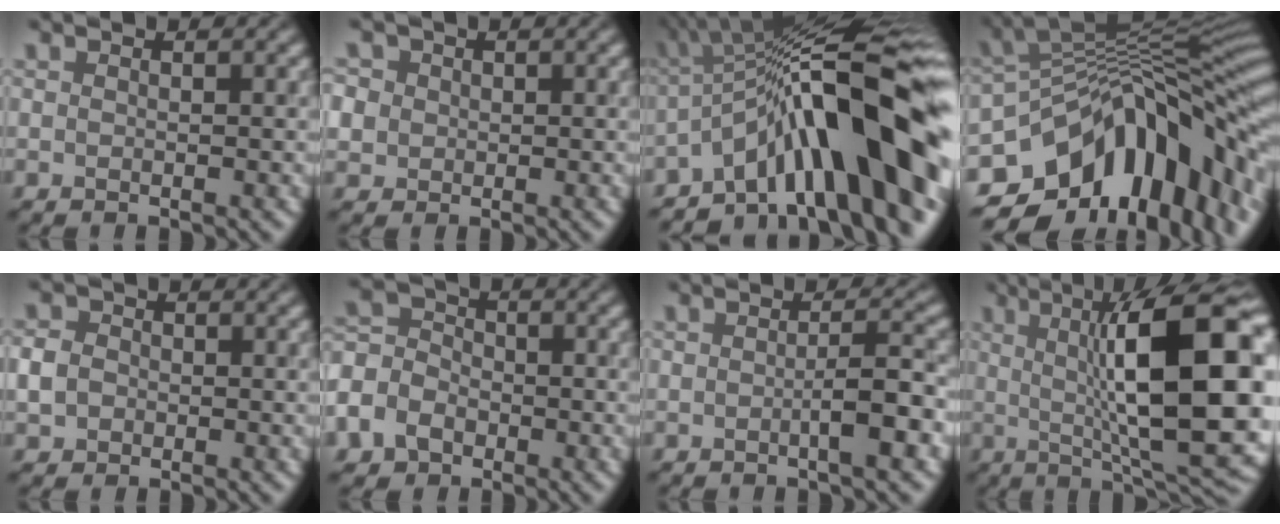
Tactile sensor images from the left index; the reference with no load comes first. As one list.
[{"total": 4.7, "force": [1.5, 4.1, 1.8], "torque": [-0.047, 0.024, 0.010]}, {"total": 15.9, "force": [-4.8, 4.1, 14.6], "torque": [-0.171, 0.042, -0.083]}, {"total": 16.4, "force": [-6.1, 9.0, 12.2], "torque": [-0.189, -0.004, -0.105]}, {"total": 2.3, "force": [-0.3, 2.1, 1.0], "torque": [-0.017, 0.002, -0.008]}, {"total": 7.9, "force": [-4.0, 6.2, 2.9], "torque": [-0.065, -0.016, -0.084]}, {"total": 3.0, "force": [-0.7, 0.5, 2.9], "torque": [-0.045, 0.006, -0.013]}, {"total": 15.2, "force": [1.7, 3.8, 14.6], "torque": [-0.196, 0.009, 0.021]}]